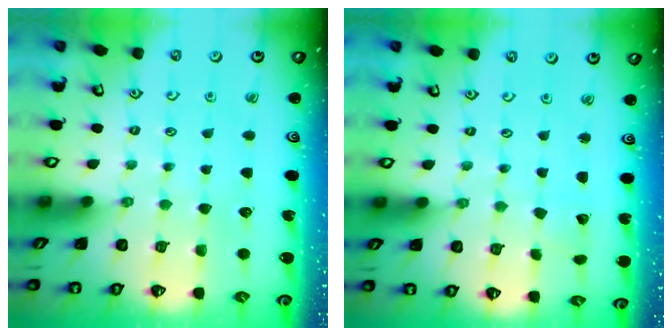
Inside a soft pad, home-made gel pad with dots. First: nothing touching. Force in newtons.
{"total": 1.1, "press": 1.1, "slide": 0.1}